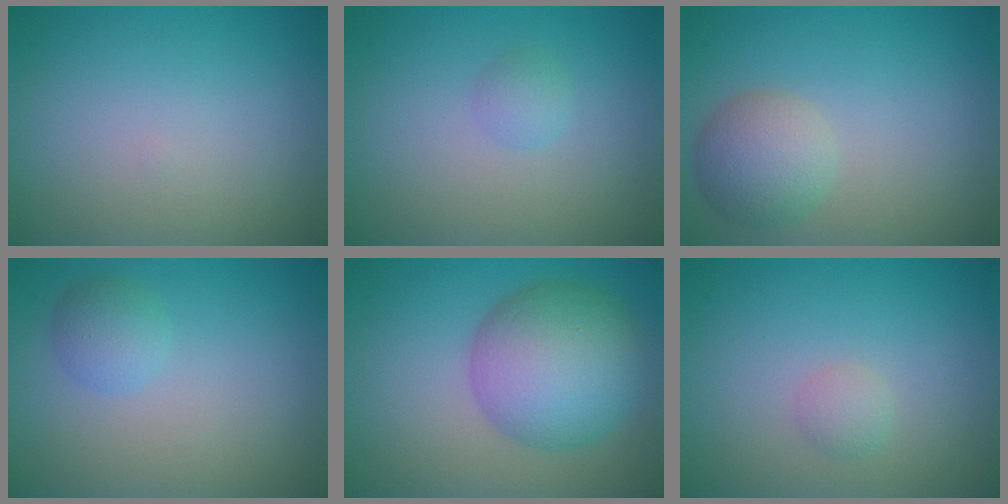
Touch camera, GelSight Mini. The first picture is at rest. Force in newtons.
{"total": 1.1, "press": 1.1, "slide": 0.0}
{"total": 3.7, "press": 3.7, "slide": 0.1}
{"total": 1.9, "press": 1.9, "slide": 0.1}
{"total": 8.6, "press": 8.6, "slide": 0.1}
{"total": 1.1, "press": 1.1, "slide": 0.0}